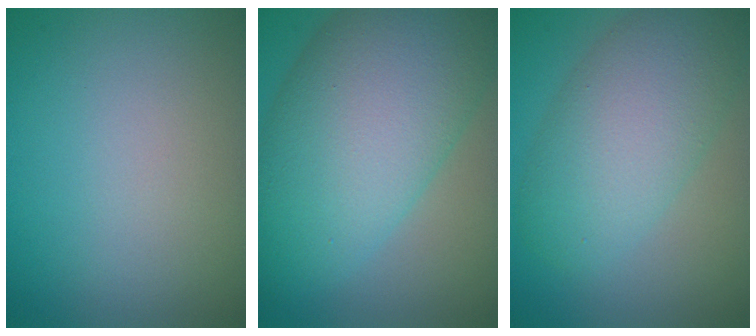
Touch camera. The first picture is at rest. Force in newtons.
{"total": 12.4, "press": 12.4, "slide": 0.4}
{"total": 7.0, "press": 7.0, "slide": 0.3}